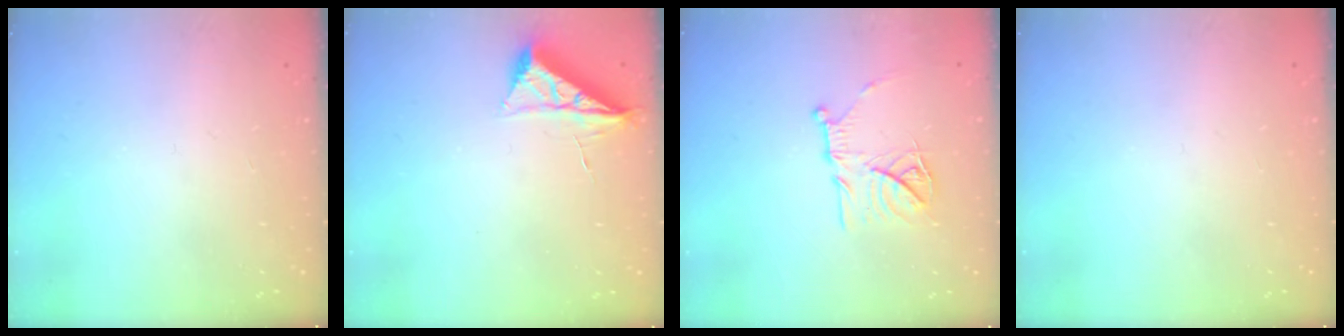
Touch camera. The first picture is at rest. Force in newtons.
{"total": 6.3, "press": 6.2, "slide": 0.8}
{"total": 14.9, "press": 14.8, "slide": 1.4}
{"total": 0.0}